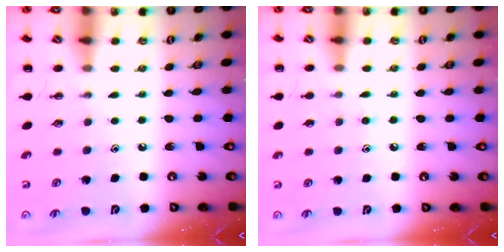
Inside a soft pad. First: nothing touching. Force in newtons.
{"total": 6.6, "press": 6.4, "slide": 1.8}